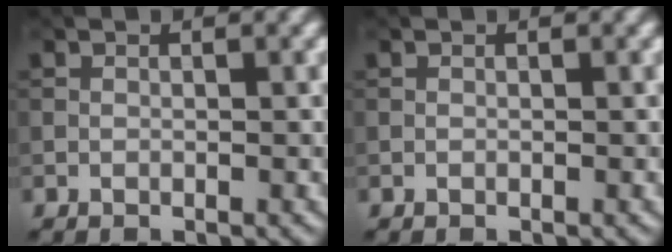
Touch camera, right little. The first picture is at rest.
{"total": 0.0}